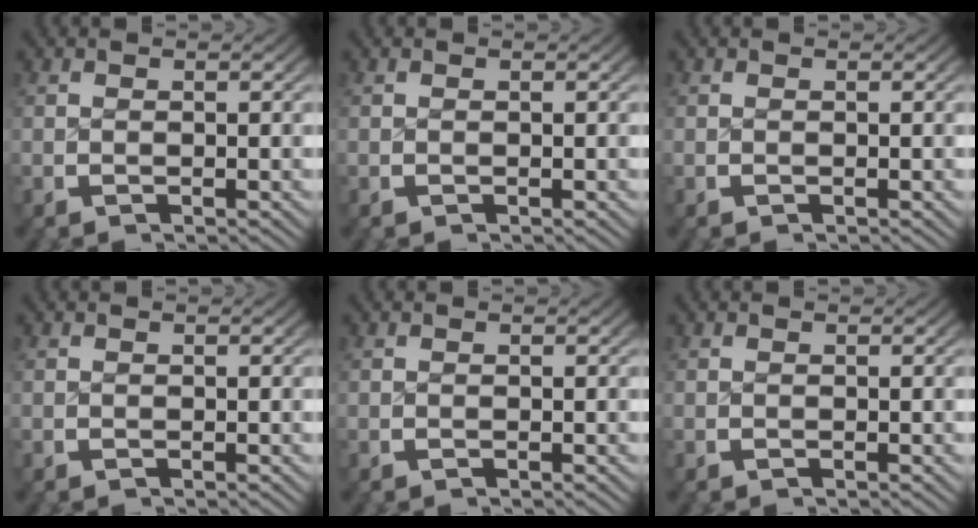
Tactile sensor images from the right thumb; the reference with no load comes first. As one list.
[{"total": 0.0}, {"total": 0.0}, {"total": 0.0}, {"total": 0.0}, {"total": 0.0}]